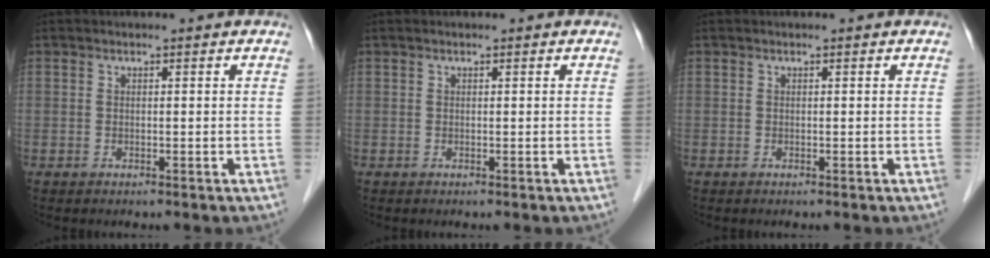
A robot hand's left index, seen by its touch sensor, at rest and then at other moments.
{"total": 0.0}
{"total": 0.0}